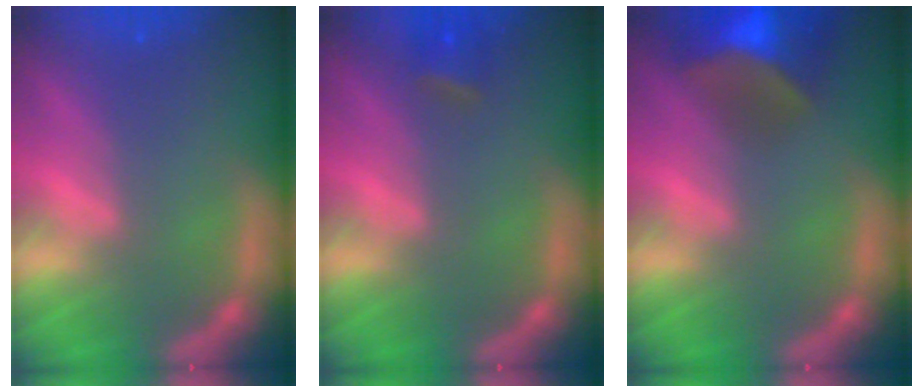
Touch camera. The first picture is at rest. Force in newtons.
{"total": 1.9}
{"total": 9.9}